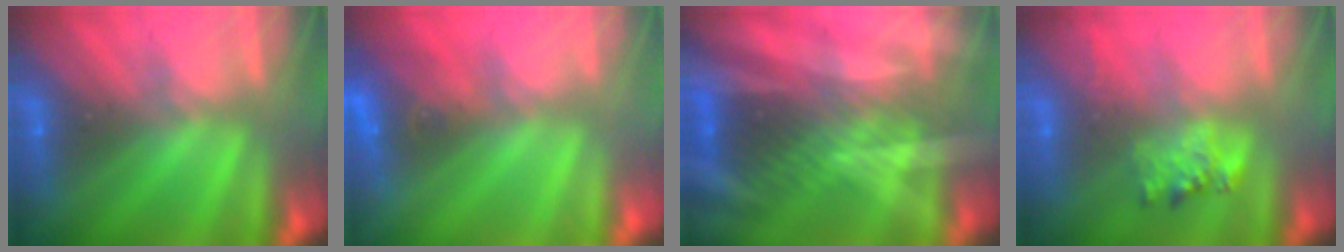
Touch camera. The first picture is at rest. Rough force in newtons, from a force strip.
{"total": 2.6}
{"total": 3.0}
{"total": 2.2}